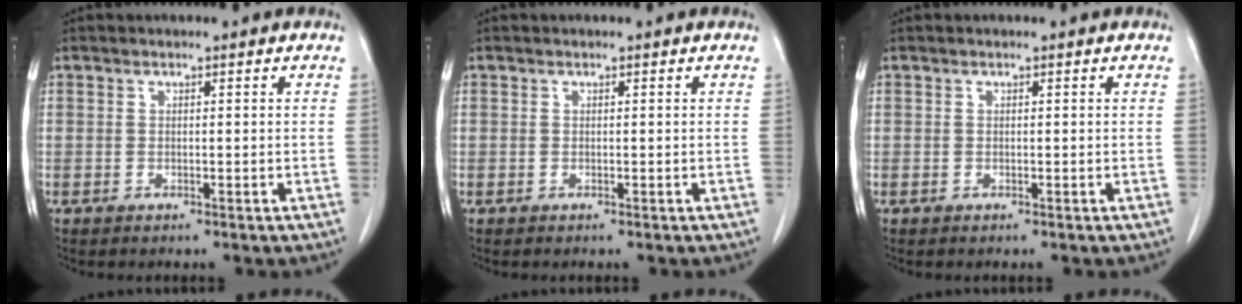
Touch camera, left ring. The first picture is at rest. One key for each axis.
{"total": 0.0}
{"total": 0.0}